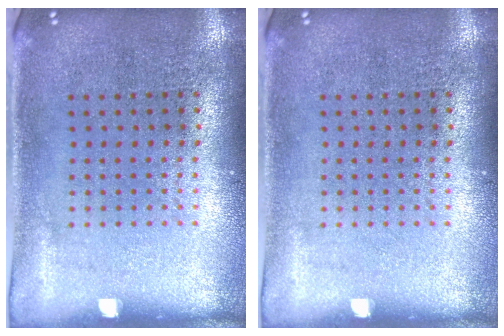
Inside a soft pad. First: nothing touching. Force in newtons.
{"total": 0.0}